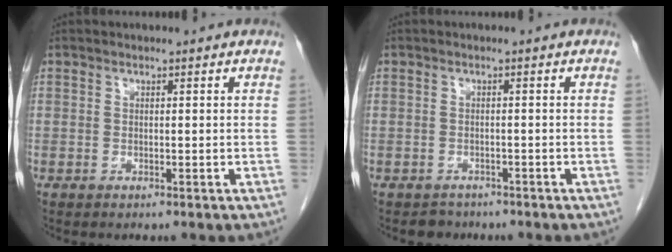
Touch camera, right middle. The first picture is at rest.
{"total": 2.0, "force": [-1.6, 1.1, -0.3], "torque": [-0.003, 0.002, -0.025]}